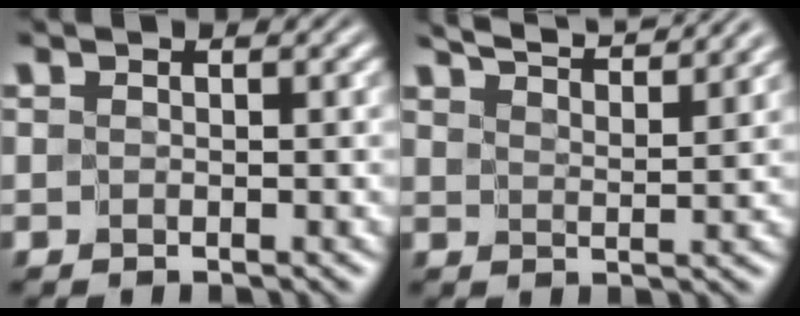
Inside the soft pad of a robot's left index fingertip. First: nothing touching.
{"total": 7.6, "force": [6.6, 1.4, 3.5], "torque": [-0.035, 0.019, 0.070]}